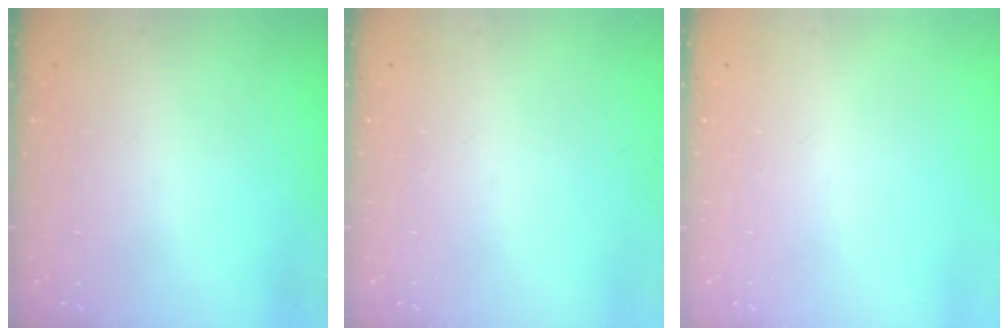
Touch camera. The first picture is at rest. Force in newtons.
{"total": 0.0}
{"total": 0.0}